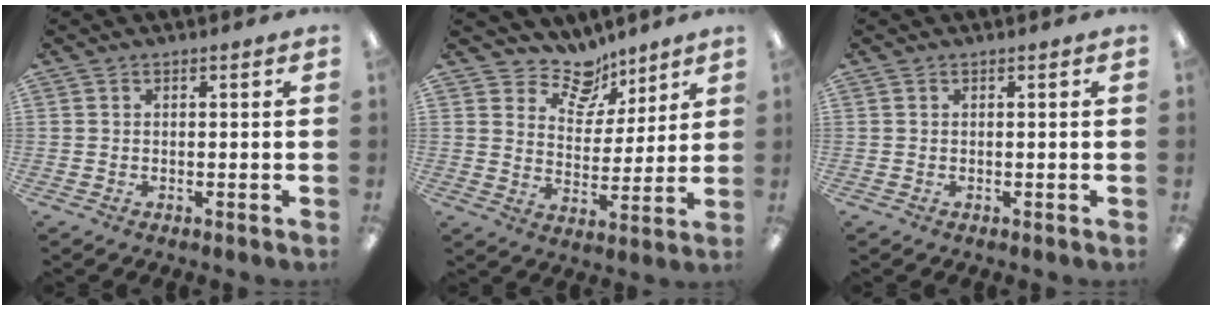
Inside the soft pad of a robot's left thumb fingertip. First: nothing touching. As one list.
[{"total": 10.9, "force": [8.6, 5.9, 3.0], "torque": [-0.057, -0.055, 0.161]}, {"total": 0.0}]